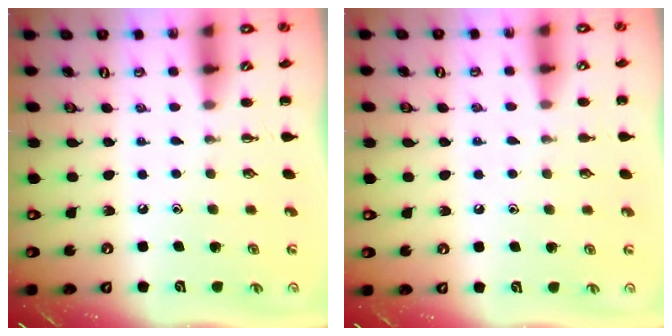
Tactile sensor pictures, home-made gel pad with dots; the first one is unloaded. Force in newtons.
{"total": 5.3, "press": 5.0, "slide": 1.9}